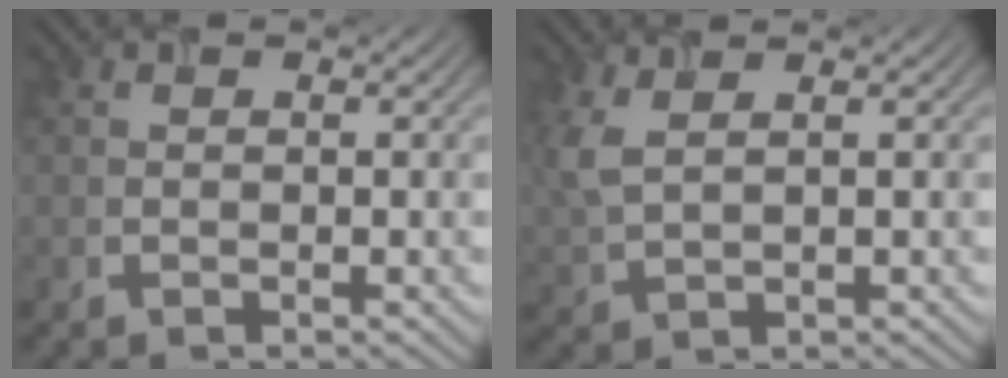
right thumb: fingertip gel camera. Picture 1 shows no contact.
{"total": 3.9, "force": [1.7, 1.5, 3.2], "torque": [-0.096, 0.006, 0.038]}